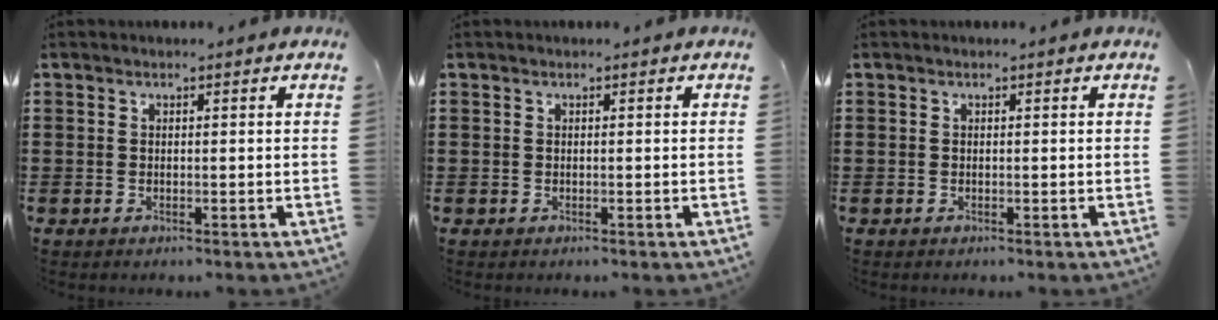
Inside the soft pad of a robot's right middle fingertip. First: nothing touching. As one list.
[{"total": 0.0}, {"total": 0.0}]